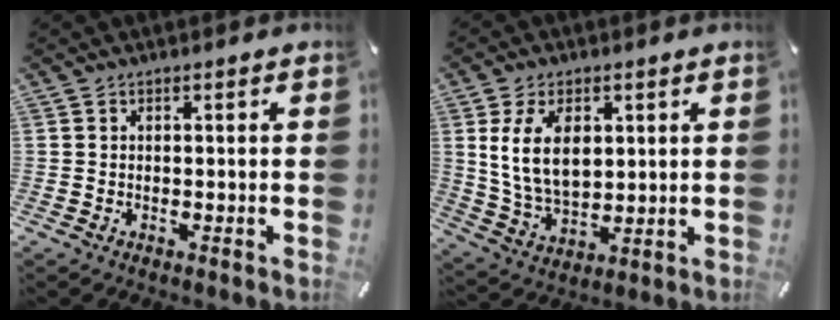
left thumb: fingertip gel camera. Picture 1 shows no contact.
{"total": 11.8, "force": [3.2, 7.5, 8.5], "torque": [-0.189, -0.003, 0.055]}